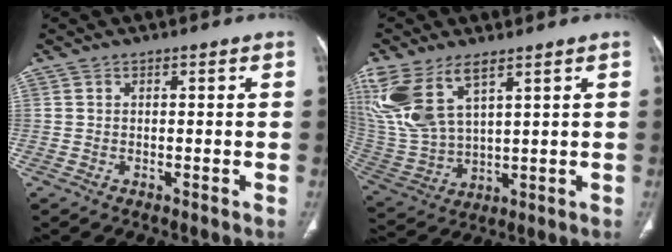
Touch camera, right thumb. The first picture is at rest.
{"total": 13.8, "force": [7.1, 6.2, 10.1], "torque": [-0.232, -0.017, 0.162]}